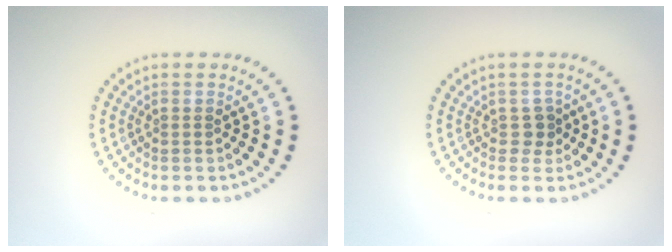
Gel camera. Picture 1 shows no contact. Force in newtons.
{"total": 1.2, "press": 0.9, "slide": 0.7}